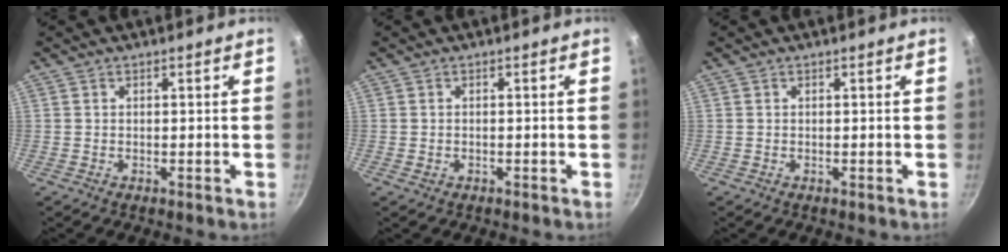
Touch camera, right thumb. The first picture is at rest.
{"total": 0.7, "force": [-0.2, 0.5, 0.4], "torque": [-0.005, 0.001, -0.005]}
{"total": 0.0}